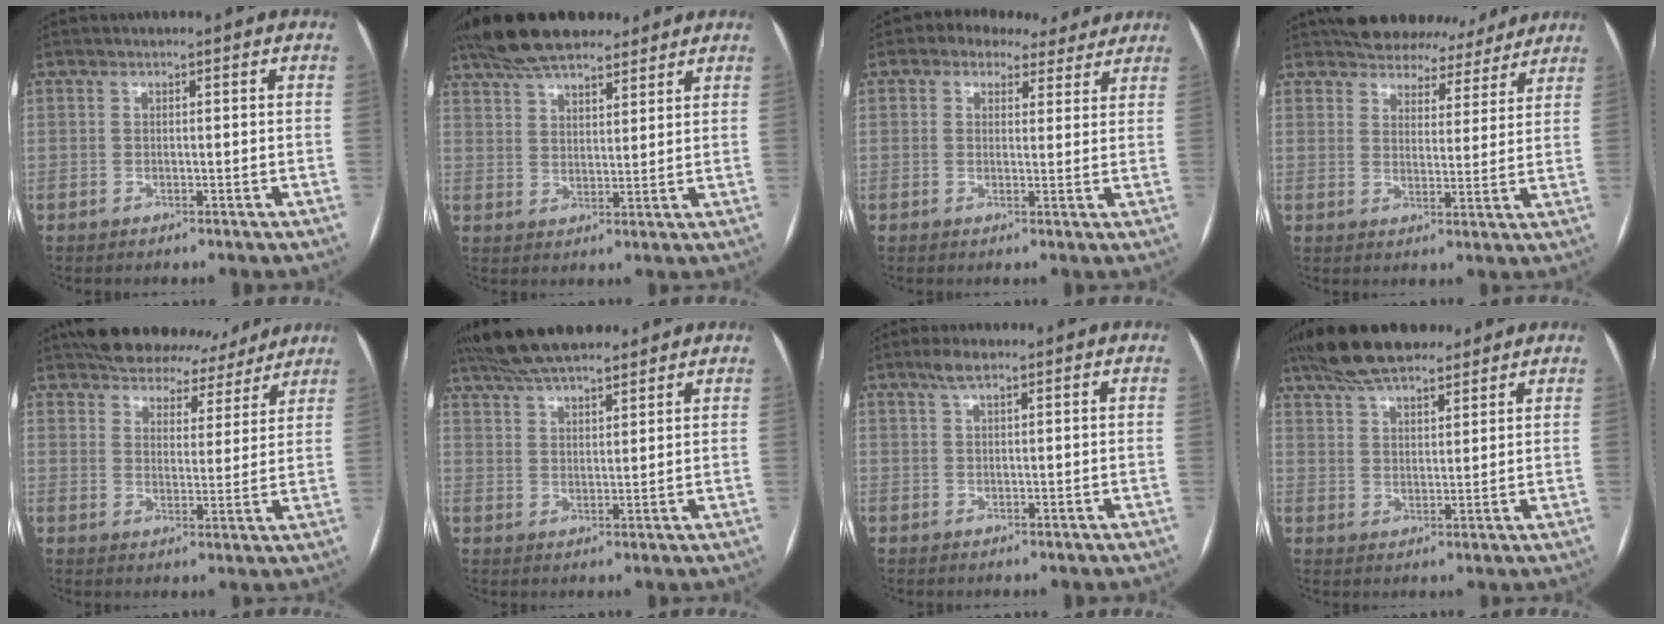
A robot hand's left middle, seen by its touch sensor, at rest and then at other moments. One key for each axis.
{"total": 14.4, "fx": 11.6, "fy": 4.9, "fz": 7.1, "tx": -0.132, "ty": 0.043, "tz": 0.191}
{"total": 7.5, "fx": 5.7, "fy": 4.3, "fz": 2.2, "tx": -0.023, "ty": 0.029, "tz": 0.067}
{"total": 12.0, "fx": 10.9, "fy": 4.6, "fz": 1.9, "tx": -0.008, "ty": 0.005, "tz": 0.133}
{"total": 15.1, "fx": 13.6, "fy": 5.5, "fz": 3.5, "tx": -0.042, "ty": 0.008, "tz": 0.177}
{"total": 13.1, "fx": 11.2, "fy": 3.0, "fz": 6.2, "tx": -0.112, "ty": 0.035, "tz": 0.186}
{"total": 2.3, "fx": 1.5, "fy": 0.5, "fz": 1.6, "tx": -0.035, "ty": 0.008, "tz": 0.030}
{"total": 12.6, "fx": 10.2, "fy": 4.0, "fz": 6.2, "tx": -0.112, "ty": 0.038, "tz": 0.173}